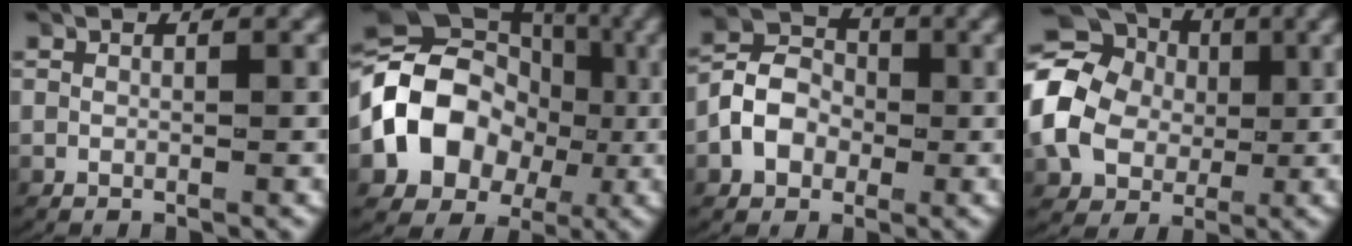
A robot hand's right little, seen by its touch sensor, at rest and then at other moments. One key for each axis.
{"total": 12.8, "fx": 0.6, "fy": 10.6, "fz": 7.2, "tx": -0.152, "ty": -0.009, "tz": 0.006}
{"total": 5.1, "fx": -0.8, "fy": 4.3, "fz": 2.7, "tx": -0.057, "ty": 0.001, "tz": -0.017}
{"total": 12.5, "fx": 2.5, "fy": 11.0, "fz": 5.3, "tx": -0.122, "ty": 0.008, "tz": 0.019}